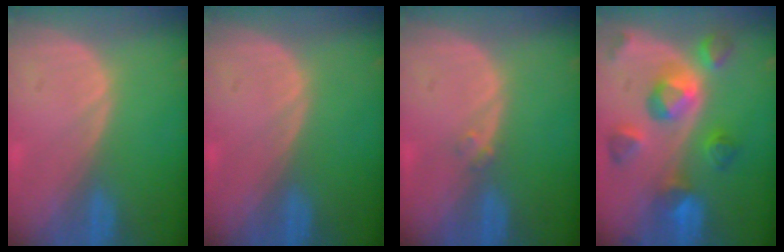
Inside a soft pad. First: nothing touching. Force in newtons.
{"total": 0.0}
{"total": 1.2, "press": 1.1, "slide": 0.6}
{"total": 9.5, "press": 8.6, "slide": 4.1}